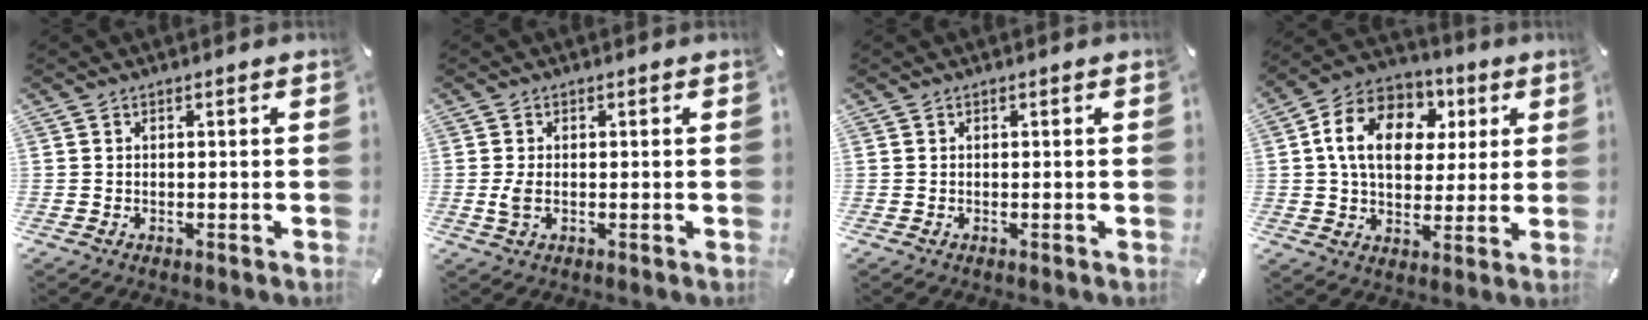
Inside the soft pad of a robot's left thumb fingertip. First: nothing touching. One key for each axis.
{"total": 2.9, "fx": -0.1, "fy": 1.5, "fz": 2.5, "tx": -0.052, "ty": -0.007, "tz": -0.007}
{"total": 0.0}
{"total": 15.4, "fx": 3.9, "fy": 11.9, "fz": 8.9, "tx": -0.164, "ty": 0.002, "tz": 0.071}